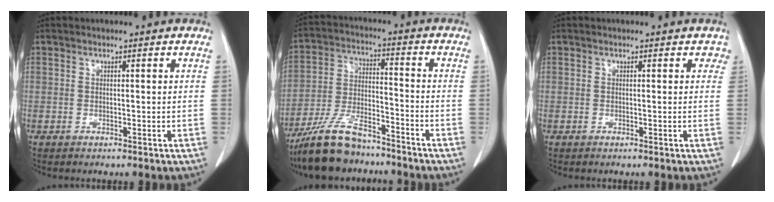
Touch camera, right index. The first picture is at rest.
{"total": 12.1, "force": [-10.1, 3.3, 5.9], "torque": [-0.124, -0.009, -0.188]}
{"total": 0.9, "force": [0.4, 0.8, 0.3], "torque": [0.014, 0.003, -0.005]}